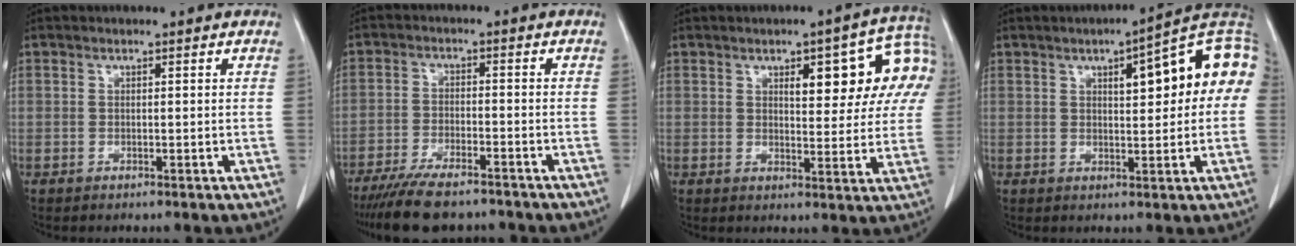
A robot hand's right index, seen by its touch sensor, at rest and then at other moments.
{"total": 10.4, "force": [-8.7, 2.5, 5.3], "torque": [-0.086, -0.020, -0.137]}
{"total": 12.3, "force": [4.4, 4.3, 10.6], "torque": [-0.129, 0.027, 0.053]}
{"total": 13.9, "force": [3.2, 3.5, 13.1], "torque": [-0.180, 0.037, 0.036]}